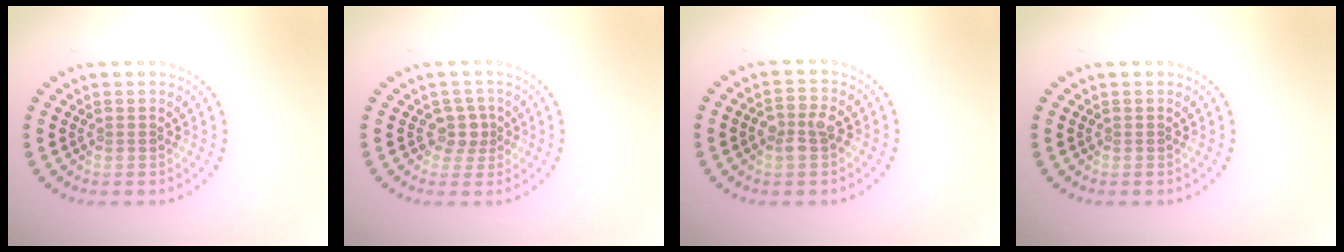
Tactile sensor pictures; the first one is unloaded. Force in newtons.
{"total": 1.9, "press": 1.5, "slide": 1.2}
{"total": 2.5, "press": 2.5, "slide": 0.4}
{"total": 0.0}